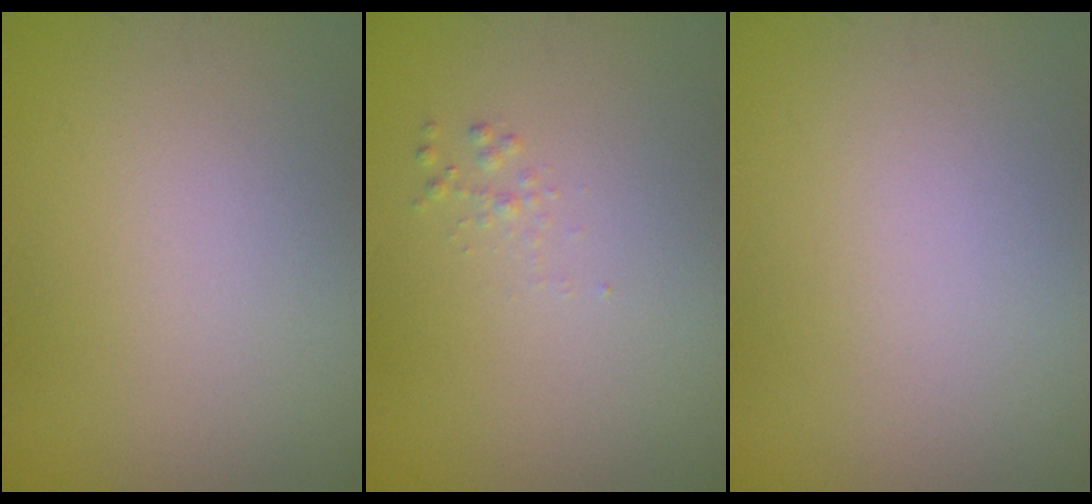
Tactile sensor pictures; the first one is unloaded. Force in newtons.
{"total": 0.6, "press": 0.6, "slide": 0.0}
{"total": 0.0}